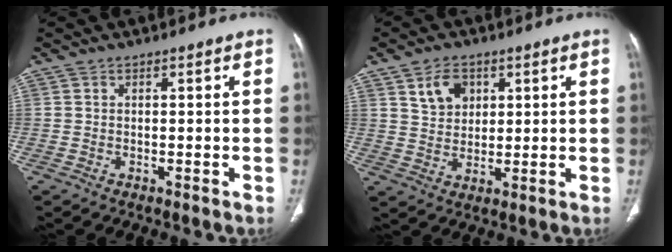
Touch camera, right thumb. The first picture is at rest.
{"total": 6.5, "force": [3.1, 4.7, 3.3], "torque": [-0.038, -0.015, 0.059]}